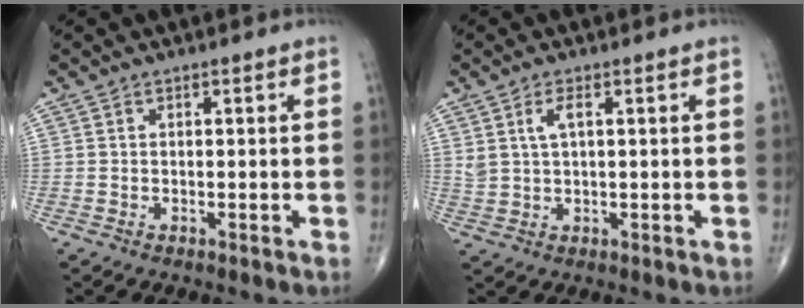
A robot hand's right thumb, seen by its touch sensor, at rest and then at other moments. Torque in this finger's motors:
{"motor_torque": [-0.02, 0.08, 0.36, 0.27, 0.11]}